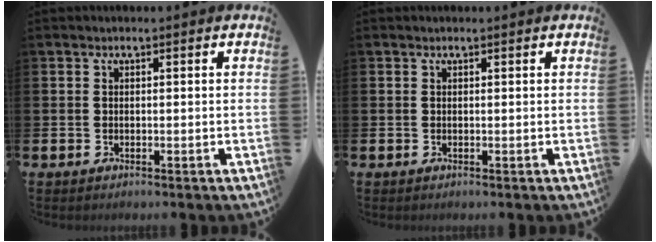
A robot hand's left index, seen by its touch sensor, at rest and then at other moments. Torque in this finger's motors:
{"motor_torque": [0.00, 0.07, -0.04, -0.01]}